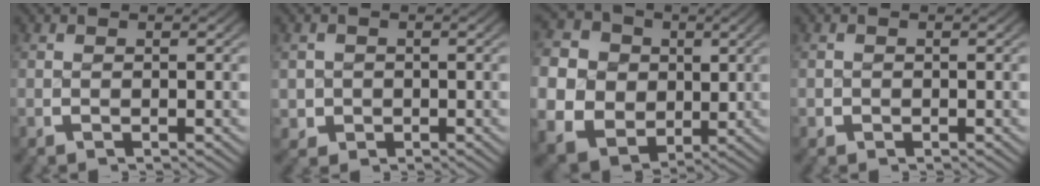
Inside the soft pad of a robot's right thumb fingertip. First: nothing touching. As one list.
[{"total": 2.9, "force": [-0.5, 2.7, 0.9], "torque": [-0.027, -0.022, 0.001]}, {"total": 18.0, "force": [-2.0, 15.4, 9.1], "torque": [-0.232, -0.078, -0.023]}, {"total": 0.7, "force": [-0.3, 0.6, 0.0], "torque": [-0.001, -0.006, -0.006]}]